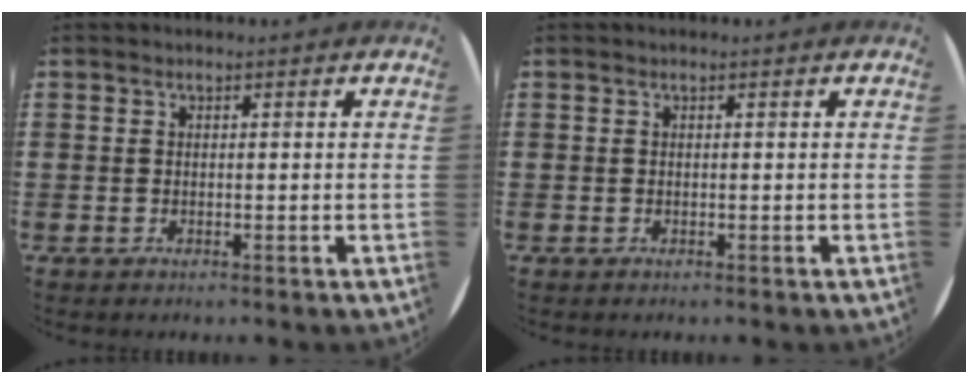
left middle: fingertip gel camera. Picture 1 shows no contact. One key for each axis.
{"total": 0.0}